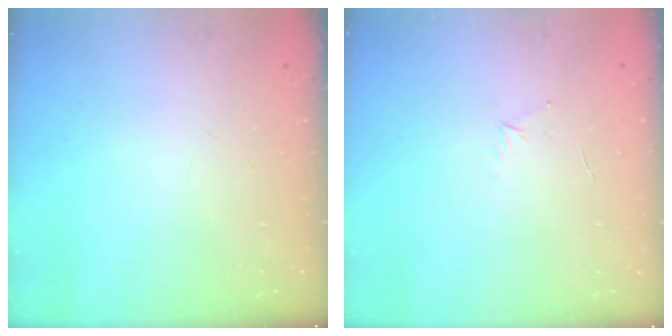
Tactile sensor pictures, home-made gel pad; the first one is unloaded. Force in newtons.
{"total": 3.2, "press": 3.1, "slide": 0.8}